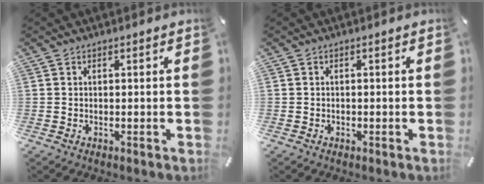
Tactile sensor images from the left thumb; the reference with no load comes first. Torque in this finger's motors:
{"motor_torque": [-0.09, -0.09, -0.24, 0.51, 0.00]}